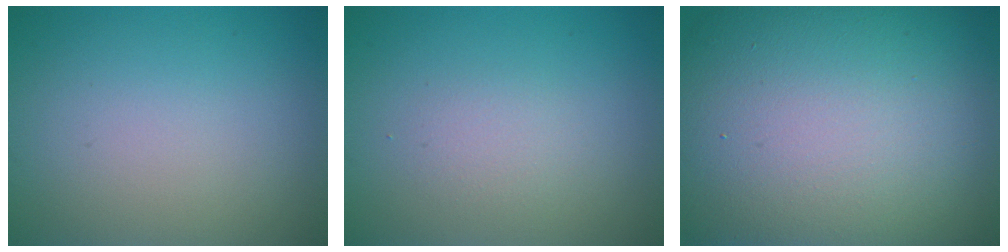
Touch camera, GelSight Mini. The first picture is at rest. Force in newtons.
{"total": 1.5, "press": 1.4, "slide": 0.1}
{"total": 21.9, "press": 21.9, "slide": 0.7}